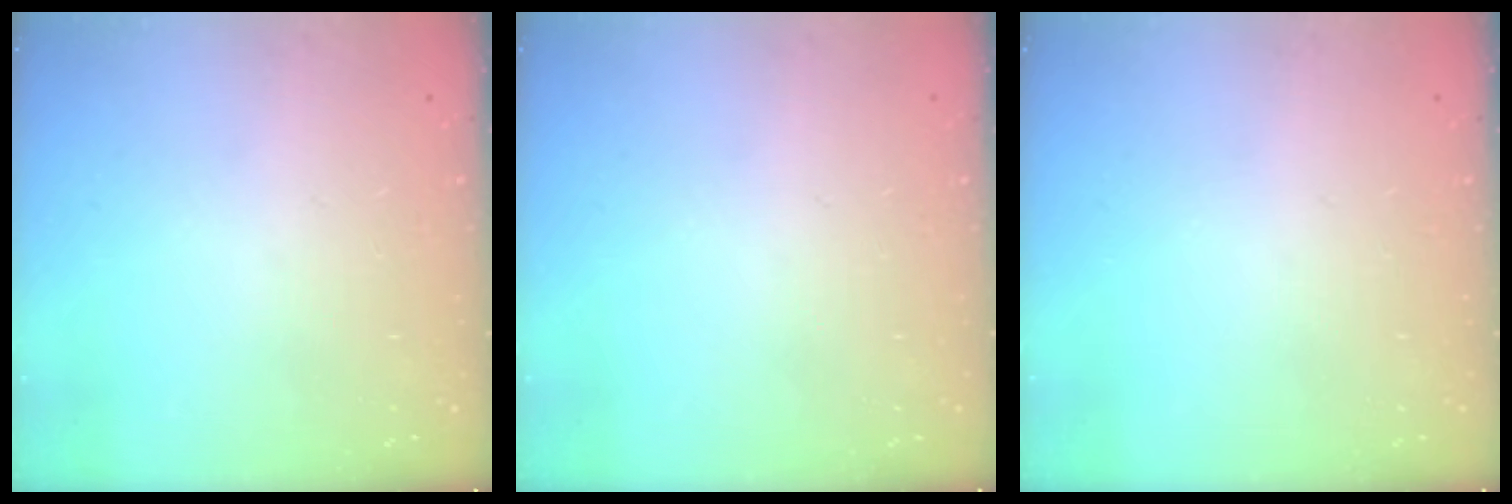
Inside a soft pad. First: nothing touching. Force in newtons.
{"total": 0.0}
{"total": 0.0}